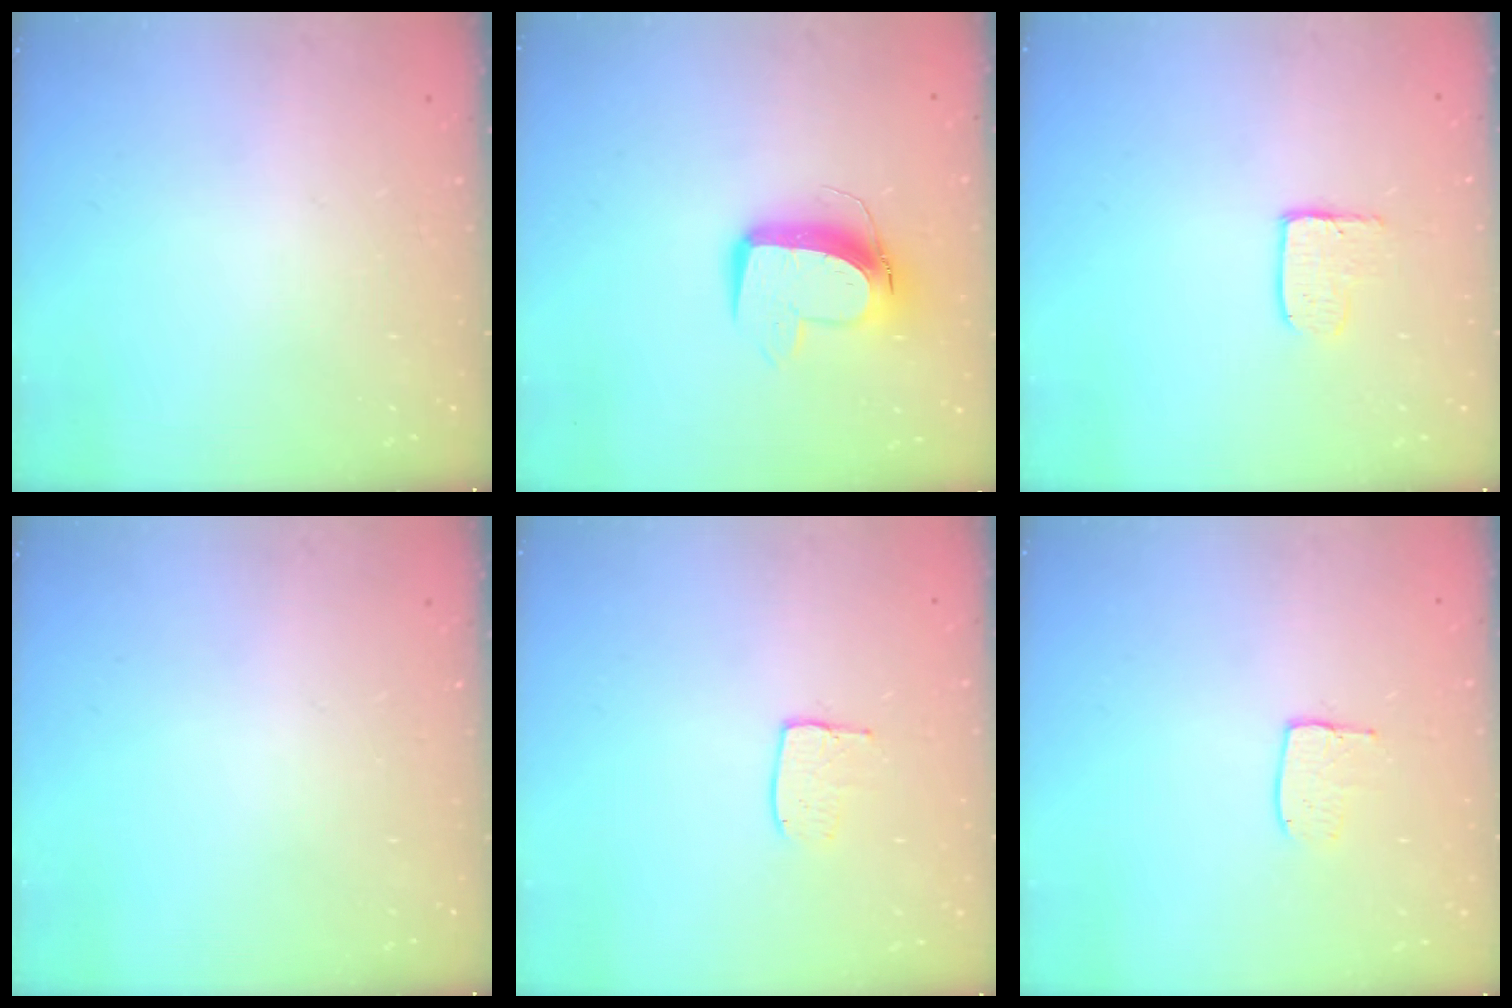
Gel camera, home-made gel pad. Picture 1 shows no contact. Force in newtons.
{"total": 11.7, "press": 11.6, "slide": 1.5}
{"total": 3.9, "press": 3.9, "slide": 0.4}
{"total": 0.0}
{"total": 6.3, "press": 6.3, "slide": 0.4}
{"total": 6.3, "press": 6.3, "slide": 0.4}